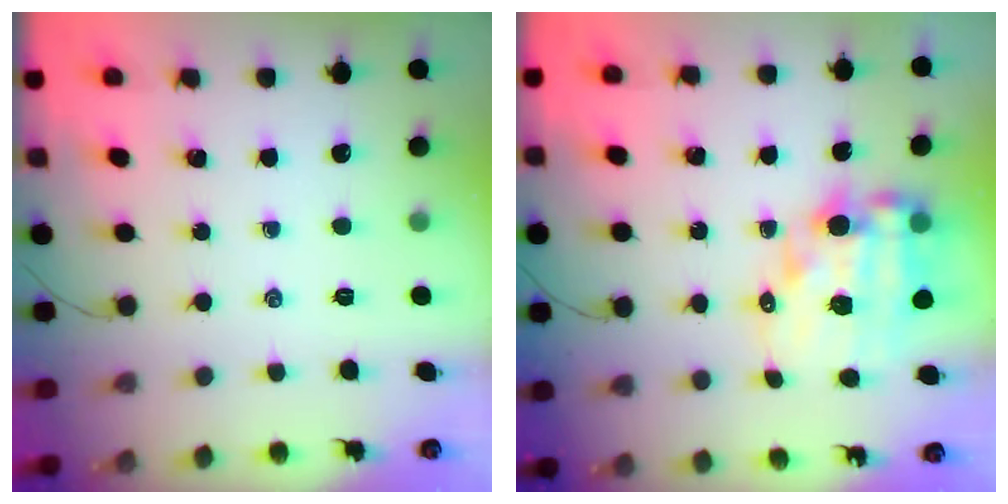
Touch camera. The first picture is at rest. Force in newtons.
{"total": 14.0, "press": 13.6, "slide": 3.5}